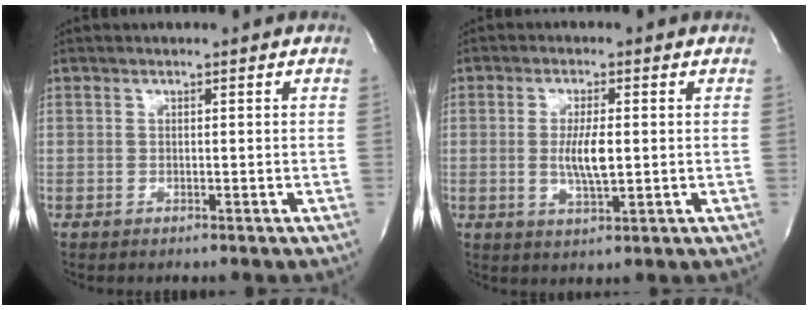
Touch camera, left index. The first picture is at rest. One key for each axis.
{"total": 4.9, "fx": -0.5, "fy": 0.9, "fz": 4.8, "tx": -0.097, "ty": -0.013, "tz": -0.006}